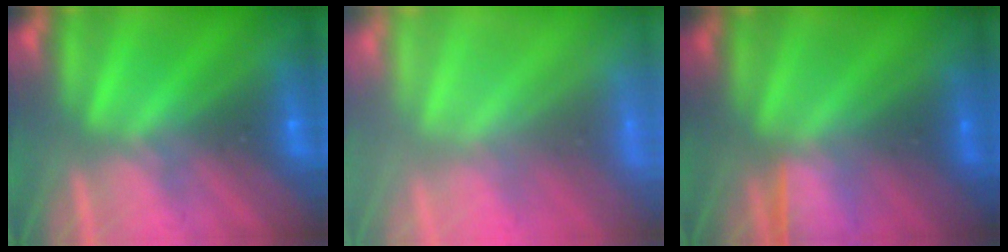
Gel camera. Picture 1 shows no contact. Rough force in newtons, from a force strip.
{"total": 8.9}
{"total": 1.4}